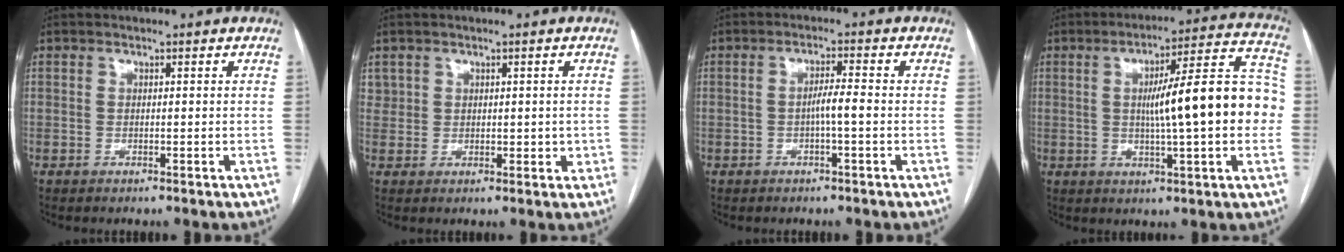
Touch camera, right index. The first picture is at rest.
{"total": 3.2, "force": [1.1, 2.8, 1.2], "torque": [-0.019, 0.008, 0.029]}
{"total": 2.9, "force": [-0.6, -0.1, 2.9], "torque": [-0.048, 0.002, -0.012]}
{"total": 17.1, "force": [0.0, 2.1, 16.9], "torque": [-0.234, 0.037, -0.002]}